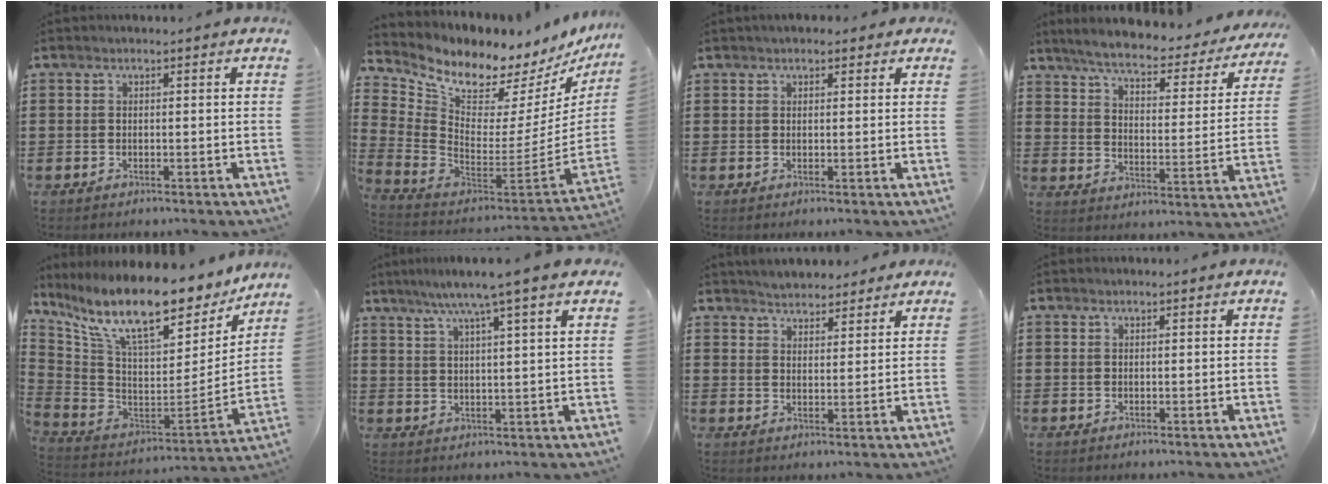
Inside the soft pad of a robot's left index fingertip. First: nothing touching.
{"total": 7.0, "force": [6.7, 1.3, 1.7], "torque": [-0.076, -0.078, 0.111]}
{"total": 1.5, "force": [1.2, 0.8, 0.6], "torque": [-0.014, 0.008, 0.021]}
{"total": 5.3, "force": [4.7, 0.7, 2.5], "torque": [-0.072, -0.030, 0.074]}
{"total": 14.6, "force": [10.6, 3.8, 9.3], "torque": [-0.207, -0.076, 0.182]}
{"total": 6.2, "force": [4.5, -0.7, 4.2], "torque": [-0.094, -0.009, 0.075]}
{"total": 3.4, "force": [3.2, 1.2, -0.2], "torque": [-0.009, -0.002, 0.060]}
{"total": 0.0}